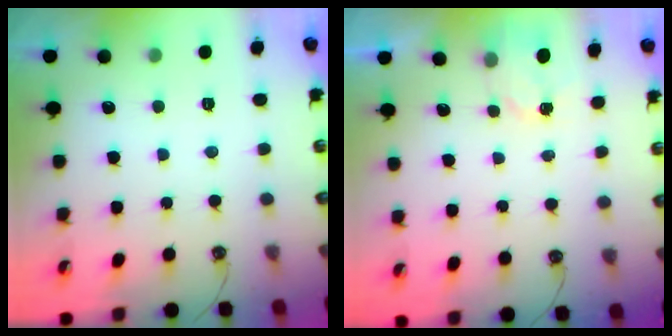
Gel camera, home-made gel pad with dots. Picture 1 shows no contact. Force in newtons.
{"total": 2.4, "press": 2.4, "slide": 0.3}